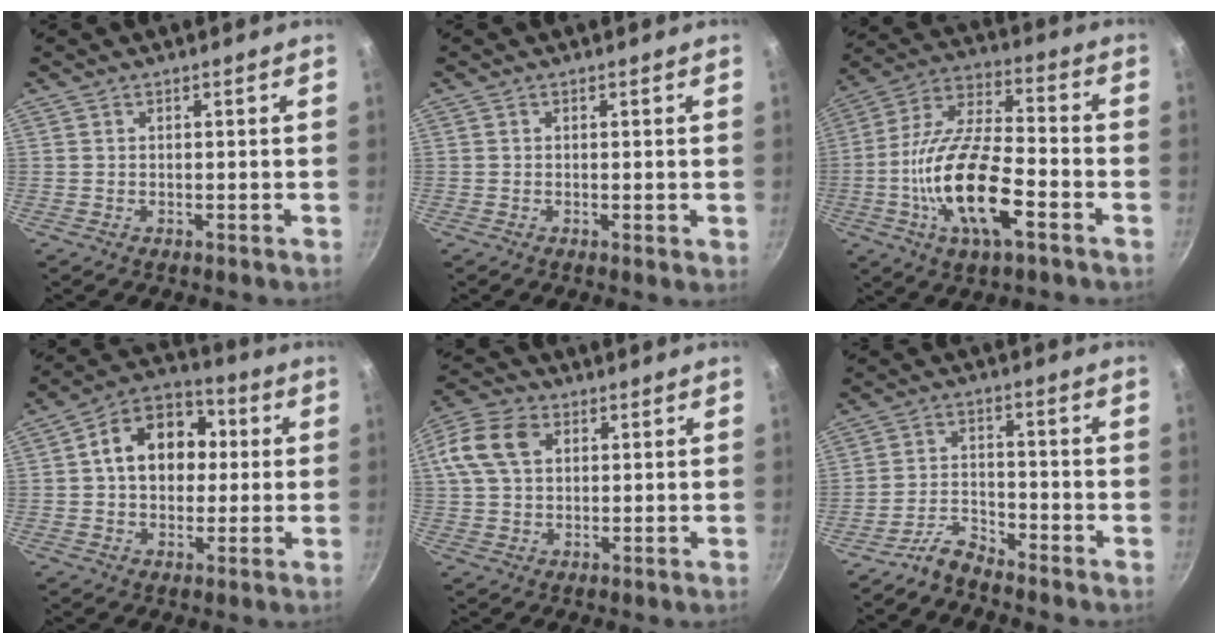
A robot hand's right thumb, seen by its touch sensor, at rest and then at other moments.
{"total": 0.7, "force": [0.0, 0.2, 0.7], "torque": [-0.010, -0.002, -0.002]}
{"total": 18.9, "force": [-6.1, 7.2, 16.4], "torque": [-0.306, 0.030, -0.127]}
{"total": 14.5, "force": [1.8, 10.9, 9.4], "torque": [-0.111, 0.028, 0.011]}
{"total": 12.6, "force": [3.7, 9.0, 8.1], "torque": [-0.163, 0.021, 0.060]}
{"total": 4.5, "force": [-4.2, 1.0, 1.2], "torque": [-0.030, 0.037, -0.092]}